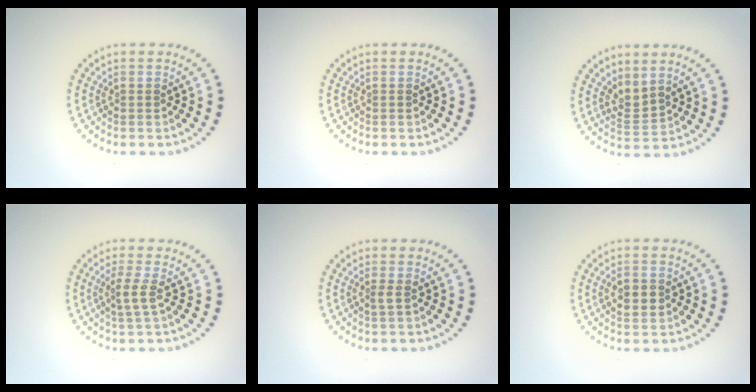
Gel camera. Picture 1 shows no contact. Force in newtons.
{"total": 0.0}
{"total": 2.2, "press": 1.5, "slide": 1.6}
{"total": 1.7, "press": 1.3, "slide": 1.1}
{"total": 0.8, "press": 0.5, "slide": 0.6}
{"total": 1.9, "press": 1.9, "slide": 0.0}